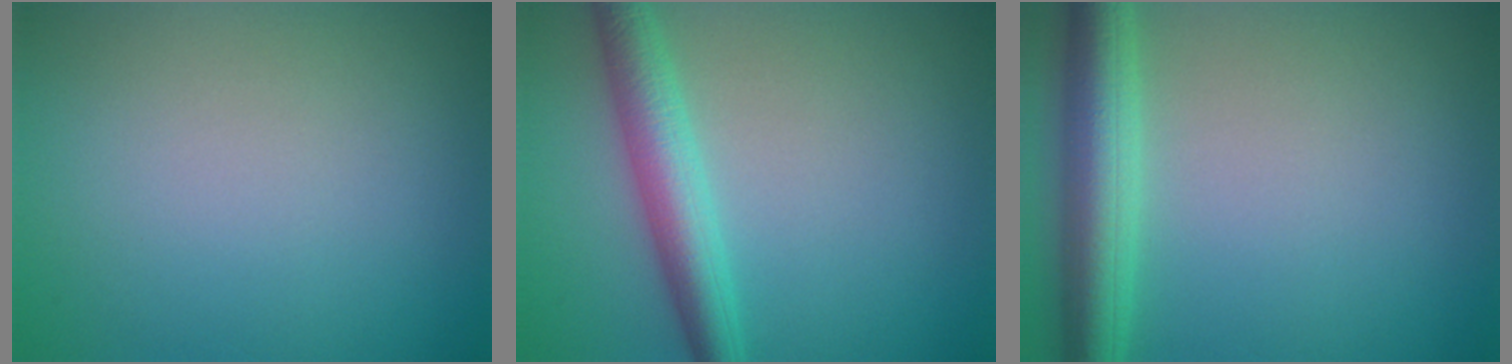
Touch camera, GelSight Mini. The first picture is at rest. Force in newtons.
{"total": 4.6, "press": 4.6, "slide": 0.1}
{"total": 5.7, "press": 5.7, "slide": 0.2}